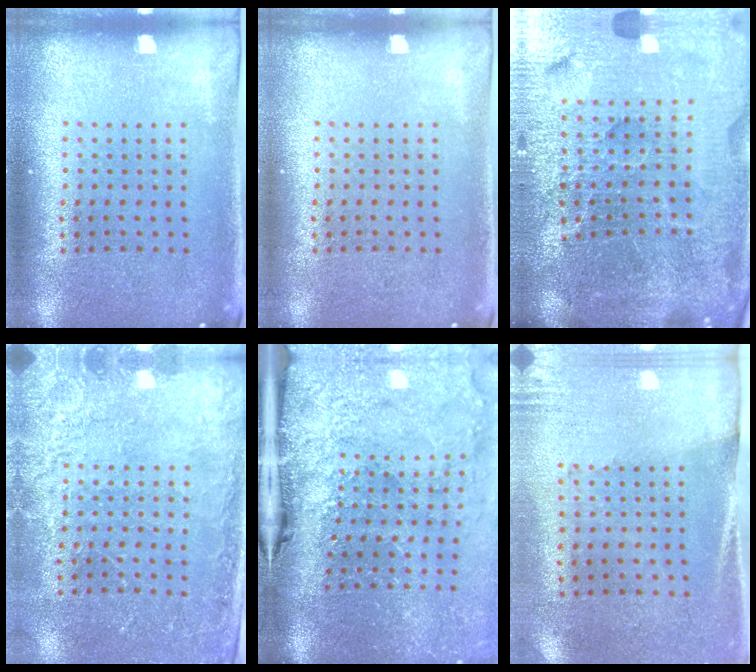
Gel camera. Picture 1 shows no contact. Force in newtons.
{"total": 0.0}
{"total": 6.3, "press": 5.6, "slide": 2.8}
{"total": 2.5, "press": 2.4, "slide": 0.7}
{"total": 4.7, "press": 3.6, "slide": 2.9}
{"total": 2.7, "press": 2.4, "slide": 1.4}